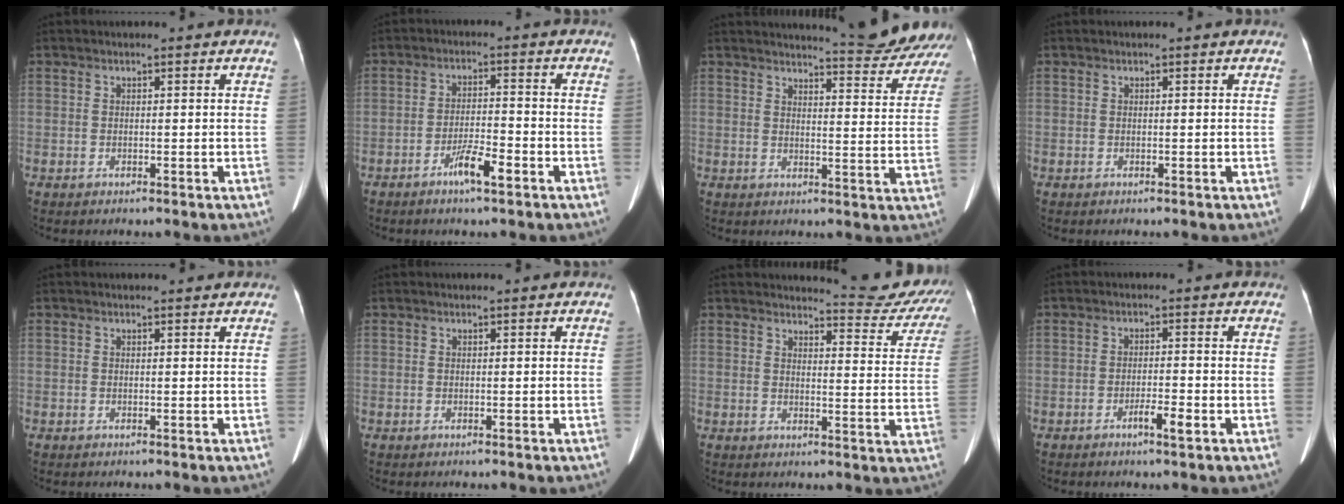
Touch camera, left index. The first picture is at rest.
{"total": 4.7, "force": [-2.9, 0.5, 3.7], "torque": [-0.070, -0.002, -0.052]}
{"total": 10.7, "force": [10.5, 0.2, 2.2], "torque": [-0.024, -0.038, 0.114]}
{"total": 0.0}
{"total": 0.9, "force": [0.9, 0.2, 0.2], "torque": [-0.014, 0.003, 0.006]}
{"total": 0.0}
{"total": 11.2, "force": [11.2, 0.7, 0.6], "torque": [0.008, -0.072, 0.108]}
{"total": 2.9, "force": [-1.6, 0.8, 2.3], "torque": [-0.037, 0.001, -0.026]}